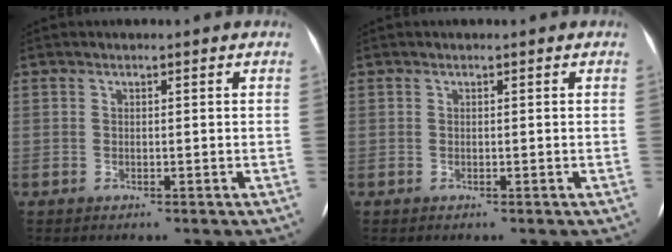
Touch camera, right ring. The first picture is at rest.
{"total": 0.0}